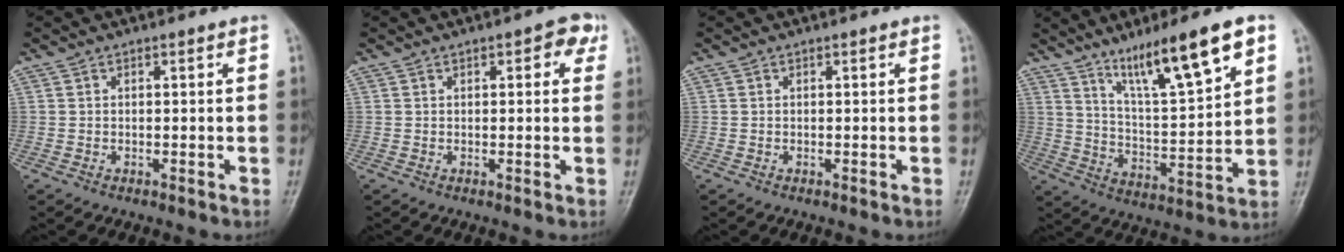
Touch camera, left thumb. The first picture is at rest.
{"total": 3.8, "force": [1.6, 1.7, 3.0], "torque": [-0.020, 0.001, 0.010]}
{"total": 0.0}
{"total": 15.6, "force": [9.4, 2.4, 12.2], "torque": [-0.198, -0.044, 0.171]}